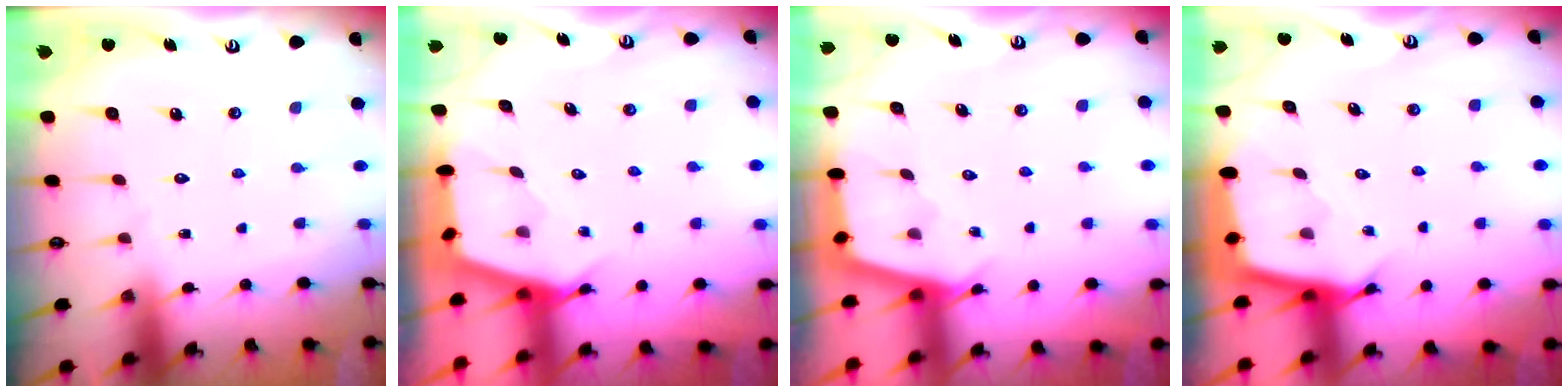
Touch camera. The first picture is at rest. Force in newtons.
{"total": 2.7, "press": 2.7, "slide": 0.3}
{"total": 2.8, "press": 2.8, "slide": 0.3}
{"total": 2.6, "press": 2.6, "slide": 0.2}